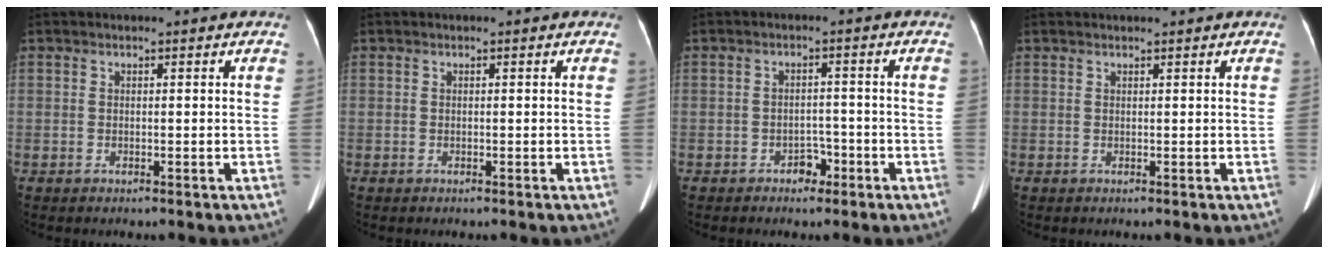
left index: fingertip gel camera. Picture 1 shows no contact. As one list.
[{"total": 0.0}, {"total": 2.6, "force": [-1.7, 1.7, 1.2], "torque": [-0.013, 0.006, -0.022]}, {"total": 1.3, "force": [1.2, 0.1, 0.5], "torque": [-0.006, 0.018, 0.022]}]